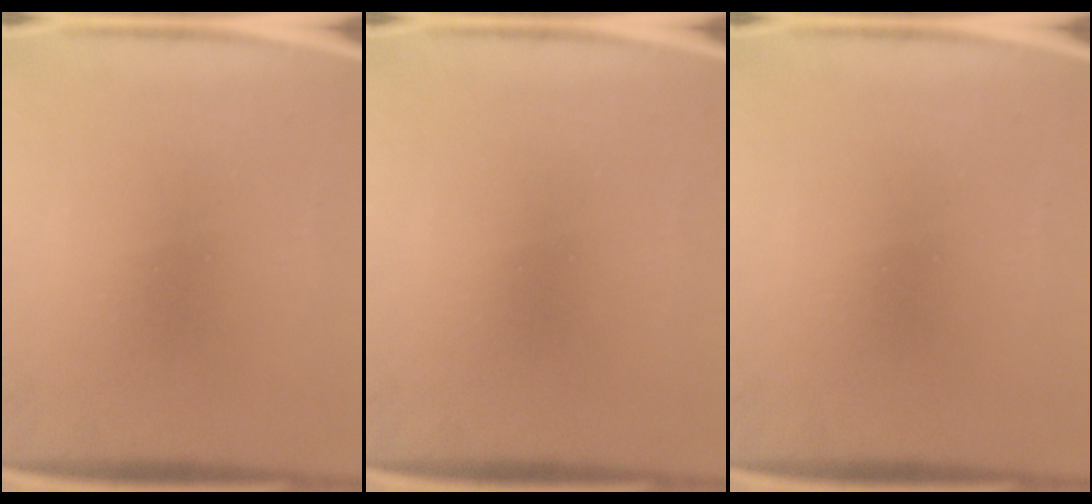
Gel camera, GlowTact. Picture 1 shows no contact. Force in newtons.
{"total": 0.0}
{"total": 0.0}